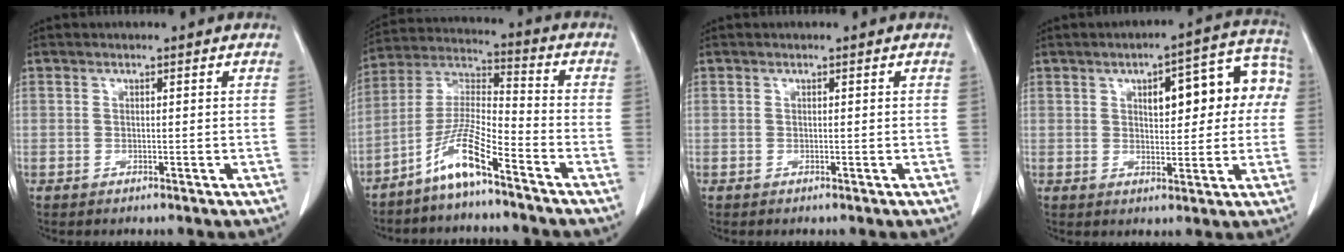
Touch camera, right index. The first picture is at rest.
{"total": 9.3, "force": [-6.3, 0.6, 6.8], "torque": [-0.149, -0.003, -0.129]}
{"total": 0.0}
{"total": 11.9, "force": [2.5, 4.5, 10.7], "torque": [-0.127, 0.042, 0.033]}